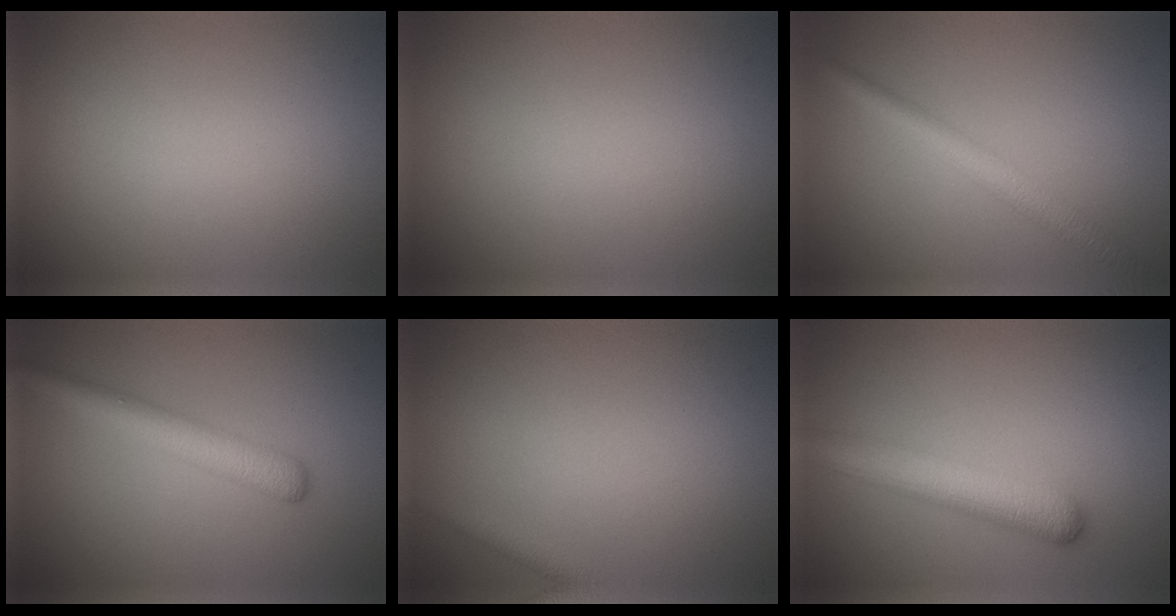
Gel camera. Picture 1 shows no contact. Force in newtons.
{"total": 0.0}
{"total": 3.4, "press": 3.4, "slide": 0.1}
{"total": 3.8, "press": 3.8, "slide": 0.1}
{"total": 1.4, "press": 1.4, "slide": 0.1}
{"total": 5.2, "press": 5.2, "slide": 0.3}